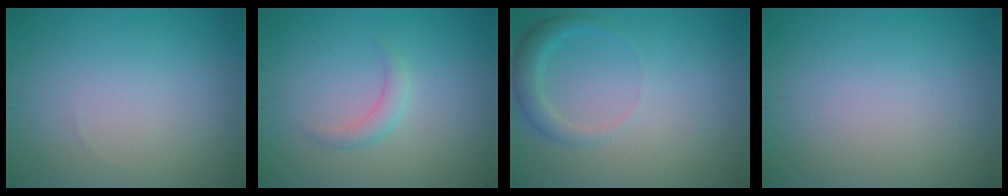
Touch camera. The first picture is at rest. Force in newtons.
{"total": 1.5, "press": 1.5, "slide": 0.0}
{"total": 2.1, "press": 2.1, "slide": 0.2}
{"total": 0.0}